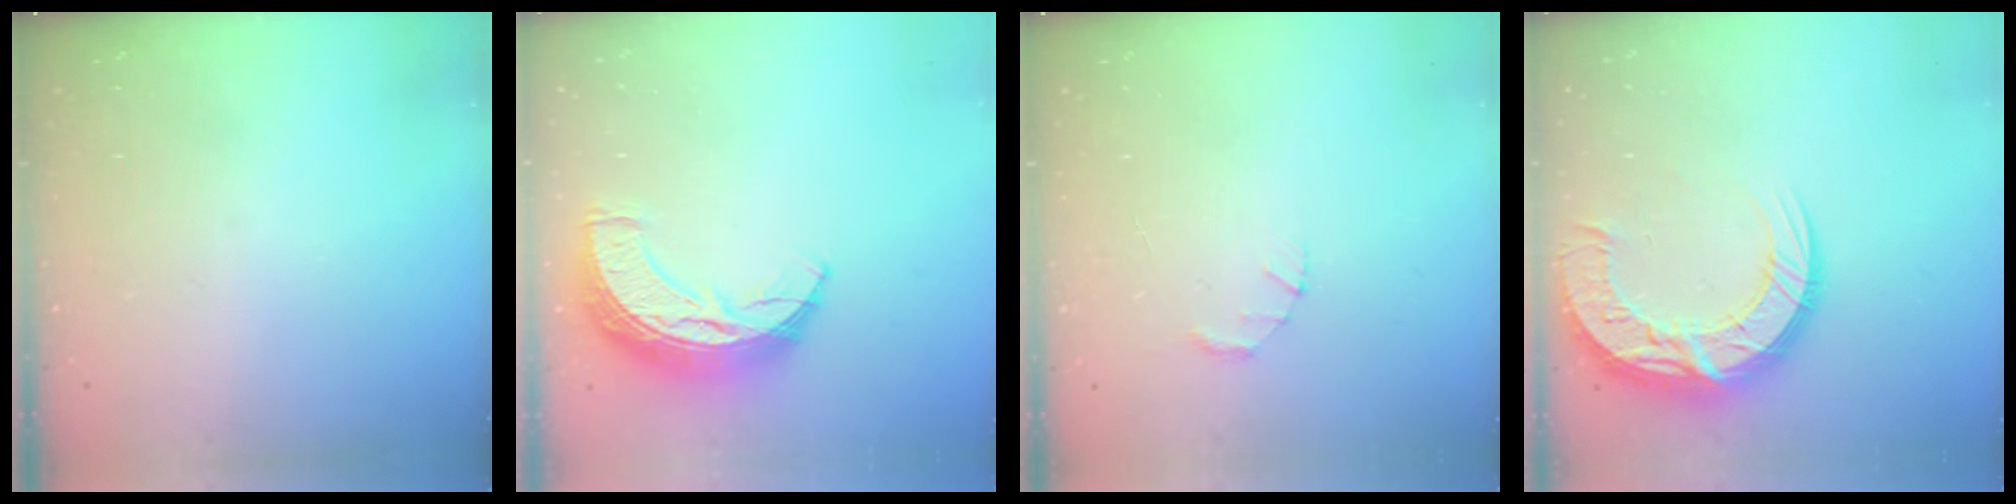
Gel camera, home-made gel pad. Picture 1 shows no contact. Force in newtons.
{"total": 14.1, "press": 14.1, "slide": 0.6}
{"total": 1.5, "press": 1.5, "slide": 0.3}
{"total": 18.8, "press": 18.7, "slide": 1.5}